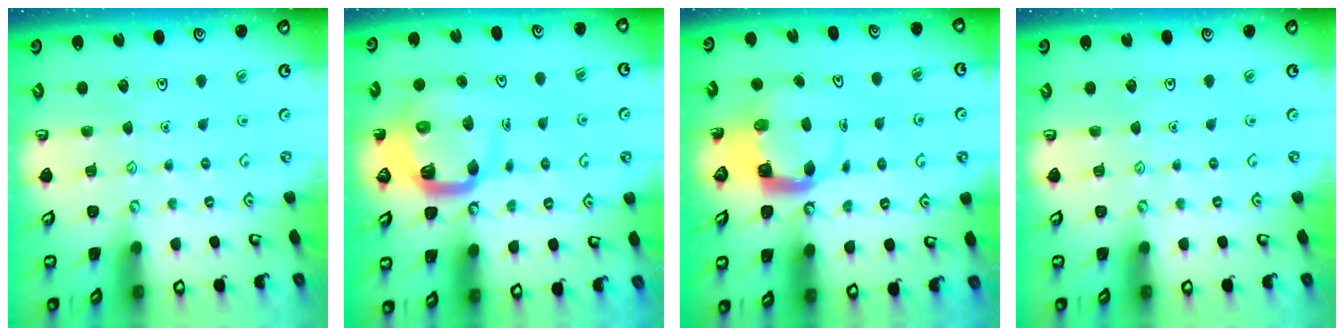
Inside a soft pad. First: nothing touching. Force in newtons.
{"total": 9.2, "press": 9.1, "slide": 1.2}
{"total": 4.8, "press": 4.8, "slide": 0.4}
{"total": 0.0}